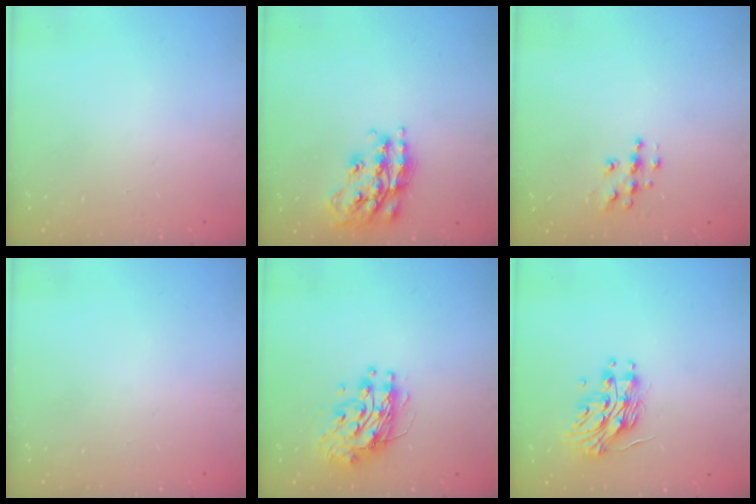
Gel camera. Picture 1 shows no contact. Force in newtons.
{"total": 18.8, "press": 18.7, "slide": 1.2}
{"total": 5.9, "press": 5.9, "slide": 0.2}
{"total": 0.0}
{"total": 10.2, "press": 10.2, "slide": 0.8}
{"total": 13.2, "press": 13.2, "slide": 0.8}